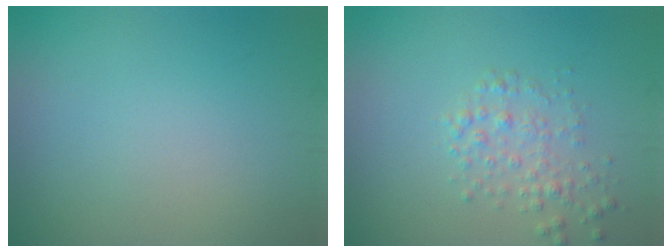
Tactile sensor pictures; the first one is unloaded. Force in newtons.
{"total": 2.1, "press": 2.1, "slide": 0.1}